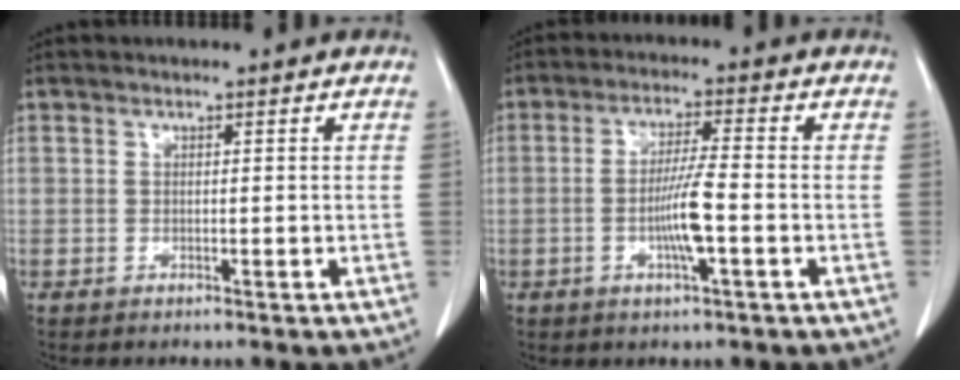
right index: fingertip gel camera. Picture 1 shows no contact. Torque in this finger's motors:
{"motor_torque": [0.04, 0.07, 0.11, 0.06]}